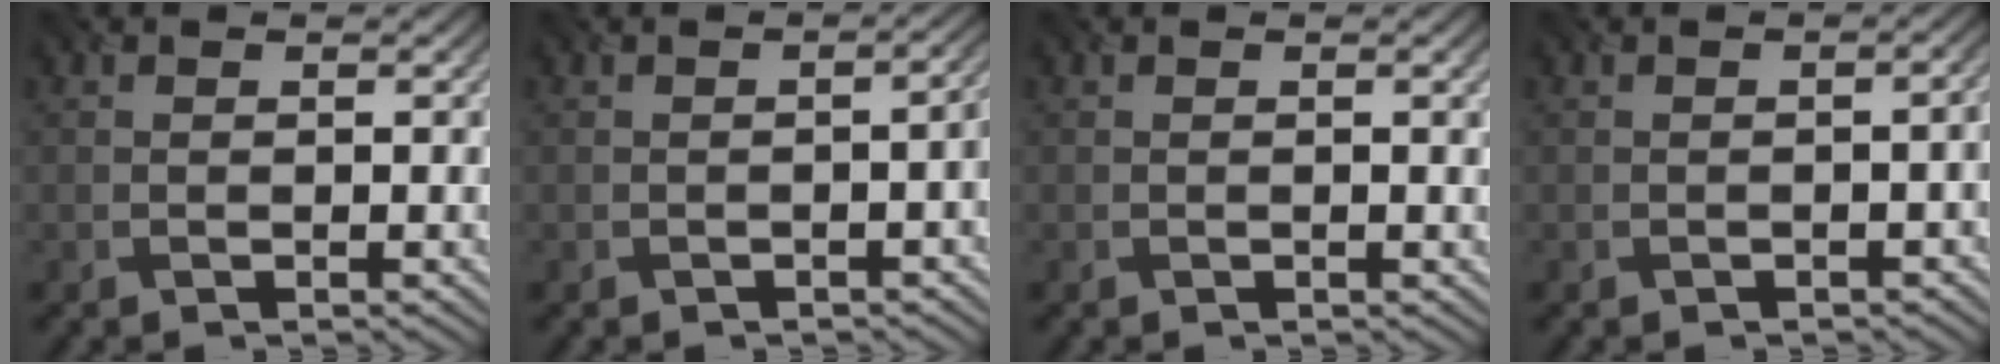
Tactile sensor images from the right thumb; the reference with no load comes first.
{"total": 2.3, "force": [-0.6, 0.7, 2.1], "torque": [-0.027, 0.006, -0.008]}
{"total": 1.3, "force": [0.1, 0.2, 1.2], "torque": [-0.018, 0.001, 0.001]}
{"total": 1.6, "force": [-0.6, 0.5, 1.4], "torque": [-0.018, 0.002, -0.007]}